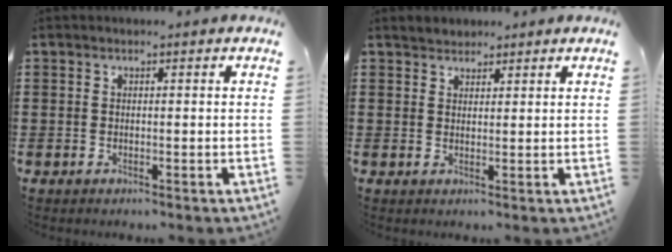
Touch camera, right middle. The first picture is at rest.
{"total": 1.9, "force": [1.8, 0.4, -0.5], "torque": [0.004, 0.005, 0.036]}